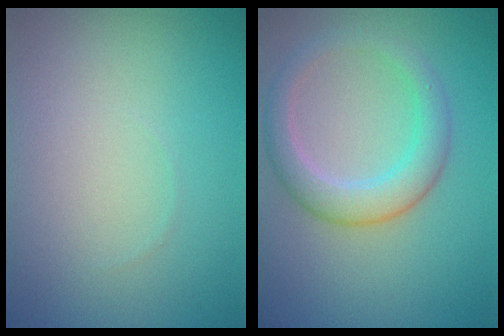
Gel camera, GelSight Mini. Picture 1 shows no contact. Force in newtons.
{"total": 3.6, "press": 3.6, "slide": 0.2}